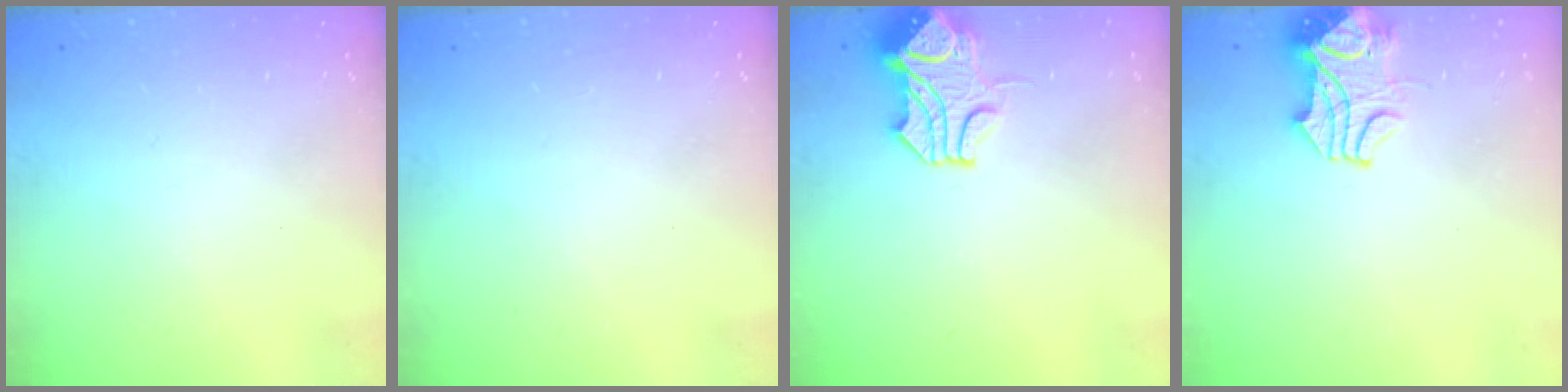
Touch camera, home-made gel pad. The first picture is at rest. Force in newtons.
{"total": 0.0}
{"total": 1.5, "press": 0.8, "slide": 1.3}
{"total": 3.8, "press": 3.7, "slide": 0.9}